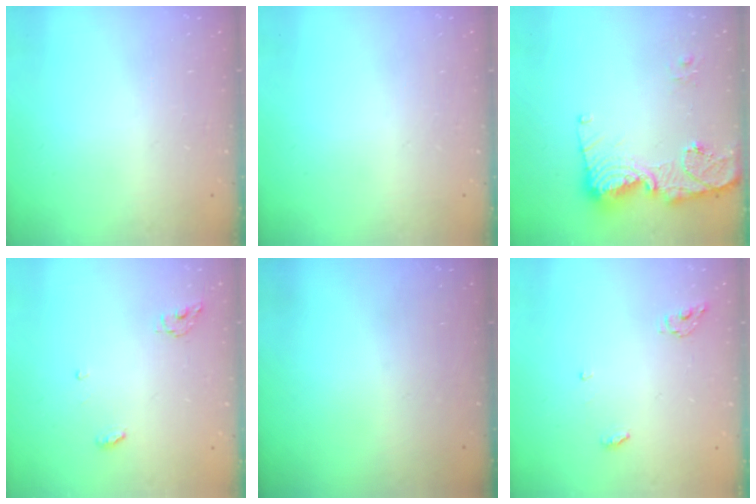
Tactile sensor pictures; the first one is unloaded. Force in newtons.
{"total": 0.0}
{"total": 14.0, "press": 13.9, "slide": 1.5}
{"total": 3.8, "press": 3.8, "slide": 0.3}
{"total": 0.0}
{"total": 4.4, "press": 4.4, "slide": 0.3}